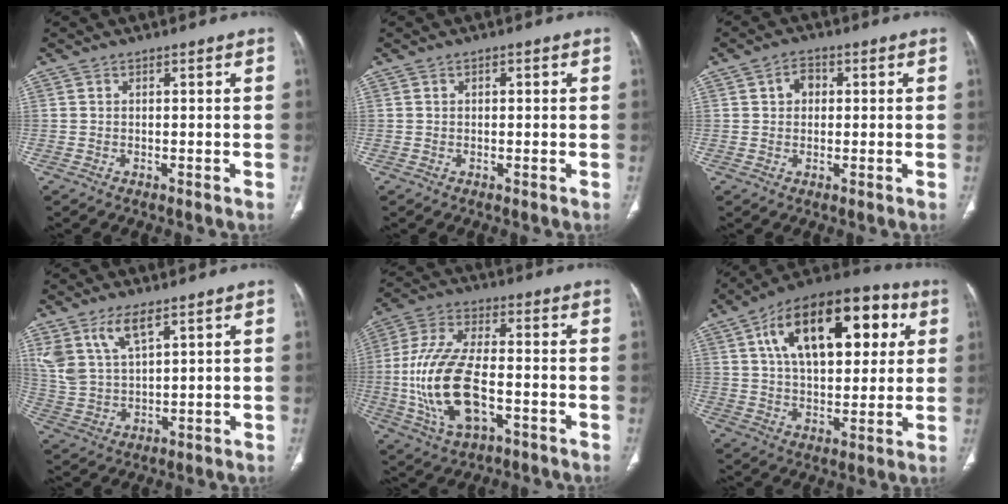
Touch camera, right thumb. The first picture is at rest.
{"total": 0.8, "force": [0.2, 0.5, 0.6], "torque": [-0.005, 0.002, 0.003]}
{"total": 3.3, "force": [0.7, 2.6, 1.9], "torque": [-0.017, 0.007, 0.009]}
{"total": 9.4, "force": [5.7, 3.8, 6.4], "torque": [-0.131, -0.019, 0.125]}
{"total": 17.2, "force": [-3.5, 8.3, 14.6], "torque": [-0.305, 0.018, -0.058]}
{"total": 24.9, "force": [8.2, 12.8, 19.8], "torque": [-0.279, 0.012, 0.124]}